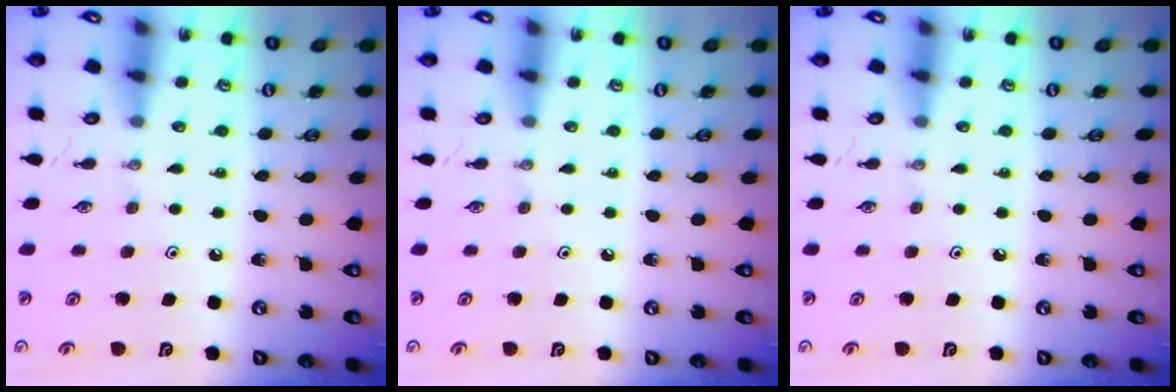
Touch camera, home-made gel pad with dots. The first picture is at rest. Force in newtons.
{"total": 0.0}
{"total": 0.0}